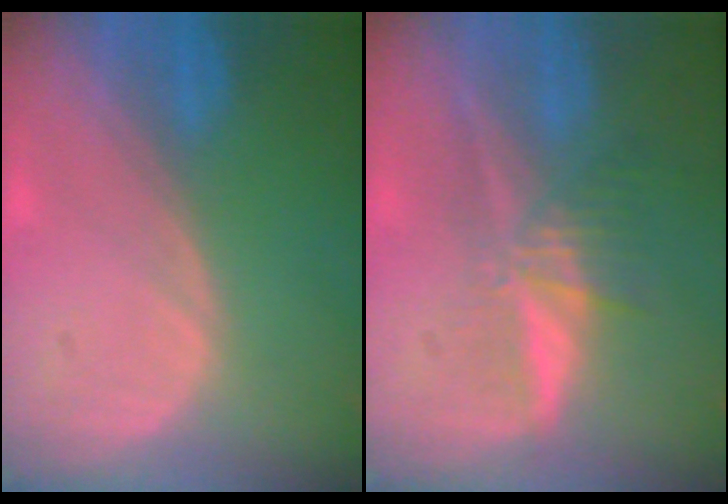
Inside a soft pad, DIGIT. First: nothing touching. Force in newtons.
{"total": 5.8, "press": 5.5, "slide": 2.0}